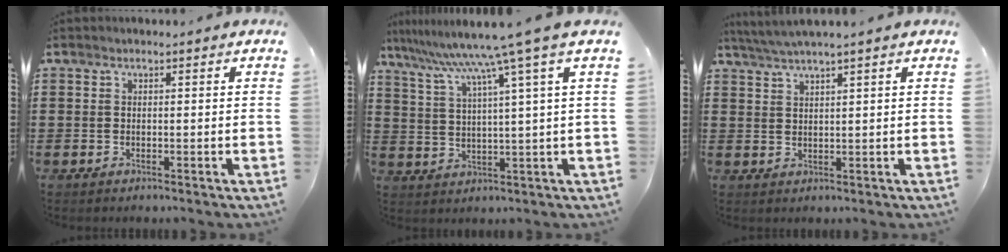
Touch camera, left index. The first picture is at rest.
{"total": 9.2, "force": [6.5, -2.0, 6.3], "torque": [-0.146, -0.040, 0.099]}
{"total": 2.9, "force": [2.4, -0.5, 1.4], "torque": [-0.032, -0.002, 0.045]}